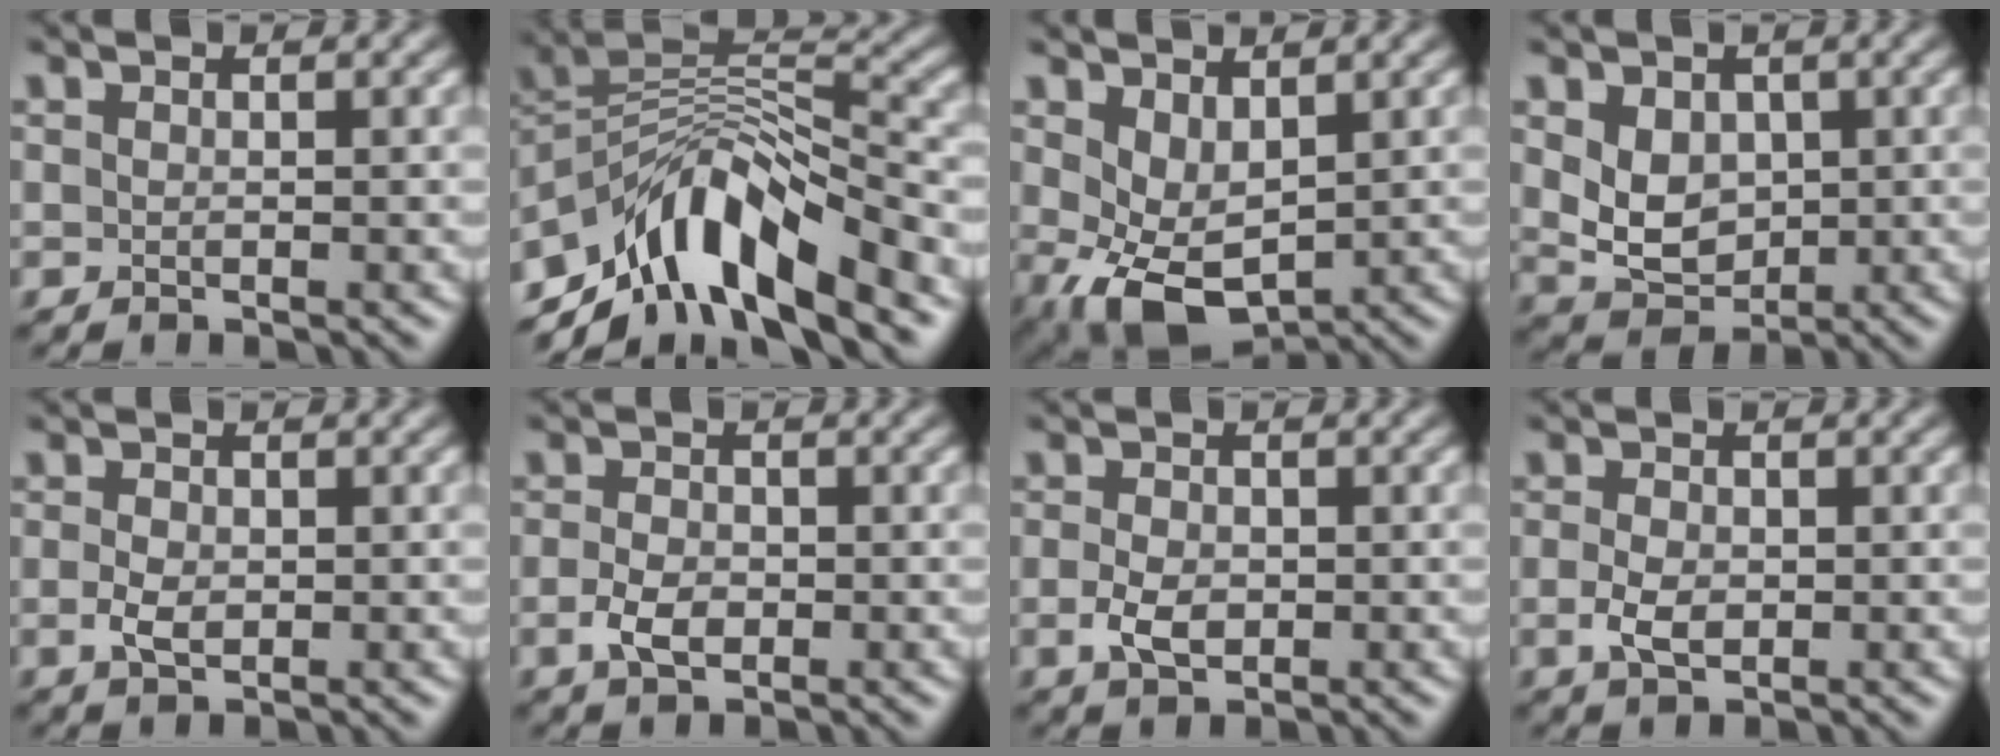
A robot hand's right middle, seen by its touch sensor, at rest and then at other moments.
{"total": 10.2, "force": [-6.3, 4.1, 6.9], "torque": [-0.104, 0.013, -0.121]}
{"total": 5.3, "force": [-0.1, 3.3, 4.2], "torque": [-0.102, -0.009, 0.008]}
{"total": 4.3, "force": [0.6, 3.2, 2.8], "torque": [-0.056, -0.008, 0.016]}
{"total": 2.0, "force": [-0.3, 1.3, 1.5], "torque": [-0.035, -0.001, -0.006]}
{"total": 2.5, "force": [-0.7, 1.6, 1.8], "torque": [-0.040, 0.000, -0.016]}
{"total": 2.6, "force": [-0.5, 1.7, 1.8], "torque": [-0.039, -0.002, -0.012]}
{"total": 2.4, "force": [-0.4, 1.6, 1.8], "torque": [-0.041, -0.001, -0.009]}